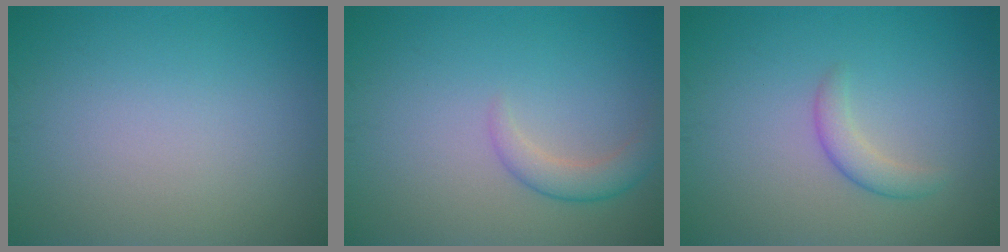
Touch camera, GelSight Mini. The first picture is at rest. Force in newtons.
{"total": 2.3, "press": 2.3, "slide": 0.1}
{"total": 1.9, "press": 1.9, "slide": 0.0}